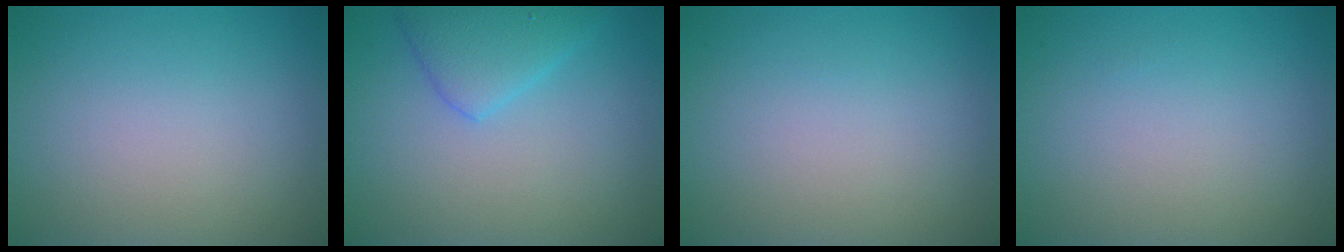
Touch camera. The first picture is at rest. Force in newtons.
{"total": 3.3, "press": 3.3, "slide": 0.2}
{"total": 0.0}
{"total": 0.0}